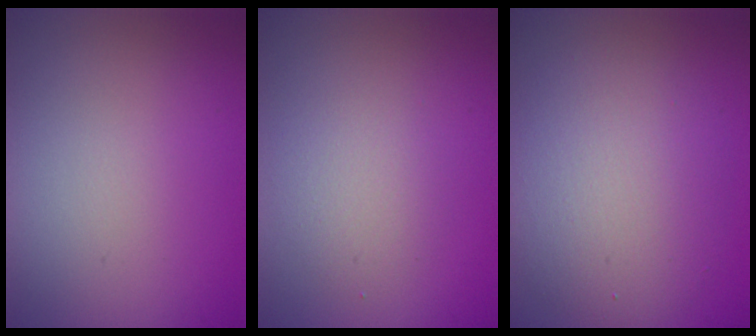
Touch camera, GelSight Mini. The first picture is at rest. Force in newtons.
{"total": 2.2, "press": 2.2, "slide": 0.2}
{"total": 5.9, "press": 5.9, "slide": 0.4}